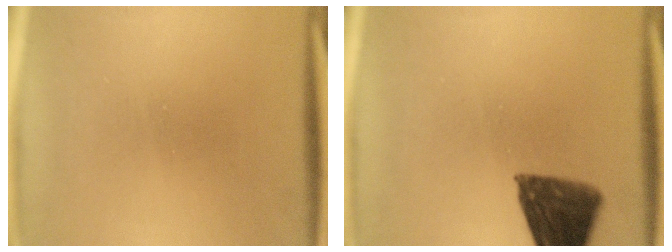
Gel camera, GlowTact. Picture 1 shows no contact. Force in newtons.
{"total": 10.7}